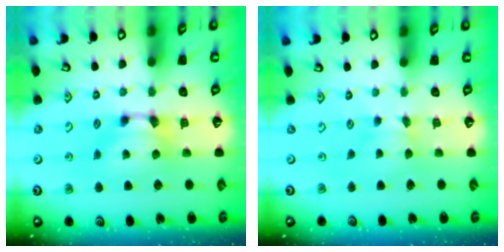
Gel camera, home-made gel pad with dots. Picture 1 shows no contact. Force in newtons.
{"total": 2.4, "press": 2.3, "slide": 0.6}